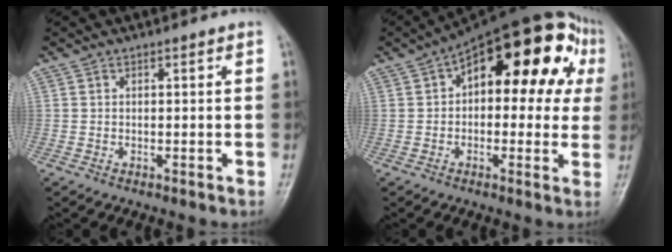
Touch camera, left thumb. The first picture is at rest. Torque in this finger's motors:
{"motor_torque": [0.80, 3.16, 1.53, 0.17, 0.30]}